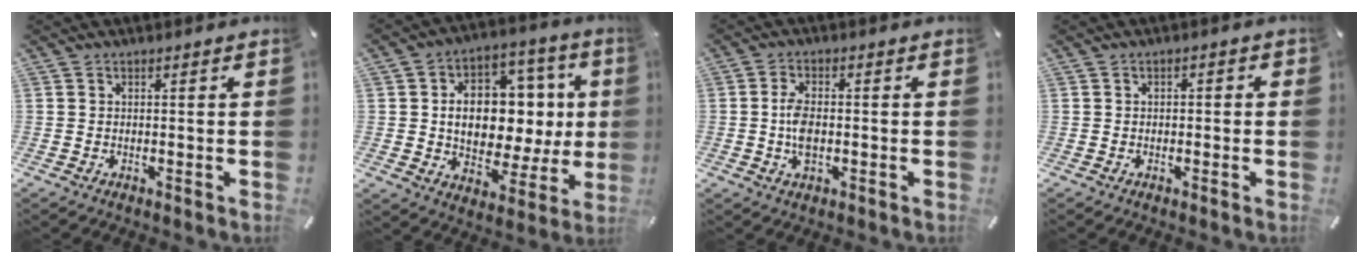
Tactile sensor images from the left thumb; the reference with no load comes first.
{"total": 14.4, "force": [1.0, 11.0, 9.2], "torque": [-0.131, -0.007, 0.031]}
{"total": 5.1, "force": [-0.6, 2.7, 4.3], "torque": [-0.097, -0.003, -0.015]}
{"total": 1.3, "force": [-0.7, 0.9, 0.5], "torque": [-0.010, 0.005, -0.016]}